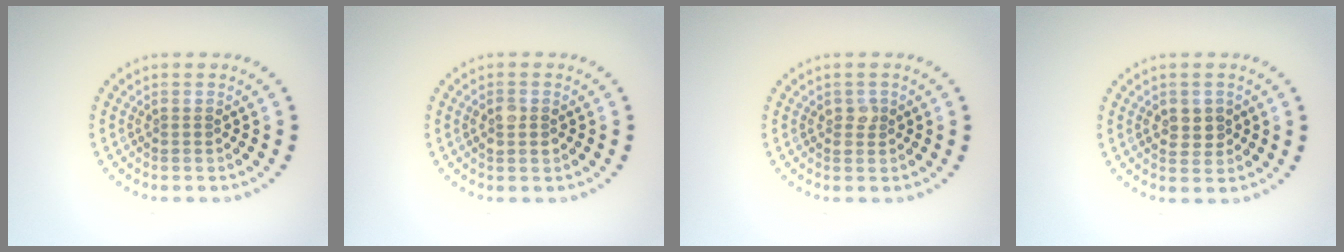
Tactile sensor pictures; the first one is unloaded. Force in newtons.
{"total": 1.5, "press": 1.5, "slide": 0.1}
{"total": 1.1, "press": 1.1, "slide": 0.2}
{"total": 2.4, "press": 2.3, "slide": 0.5}